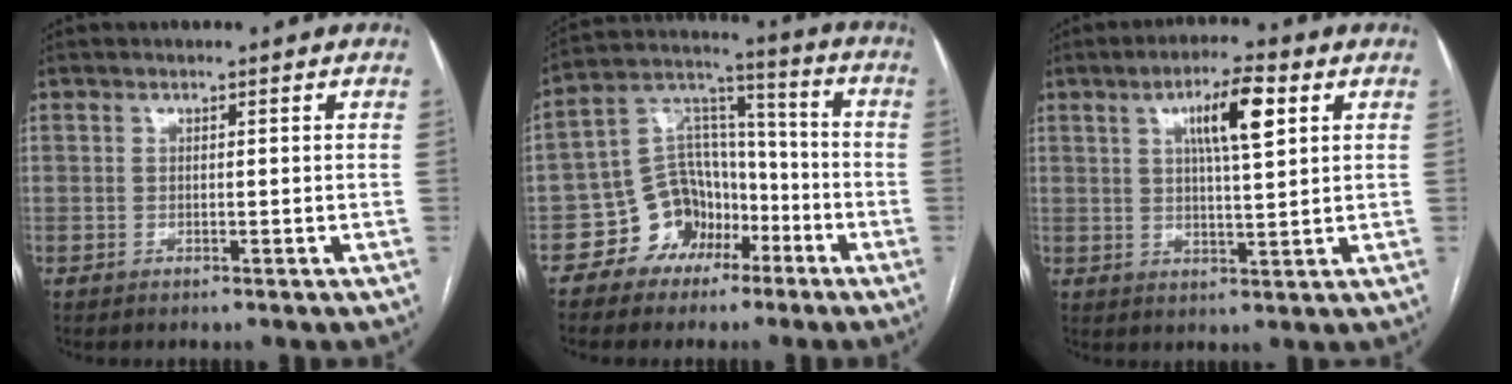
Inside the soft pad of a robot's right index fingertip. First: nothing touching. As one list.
[{"total": 11.1, "force": [-5.6, 8.5, 4.3], "torque": [-0.084, 0.041, -0.094]}, {"total": 8.0, "force": [3.1, 1.2, 7.3], "torque": [-0.126, 0.007, 0.051]}]